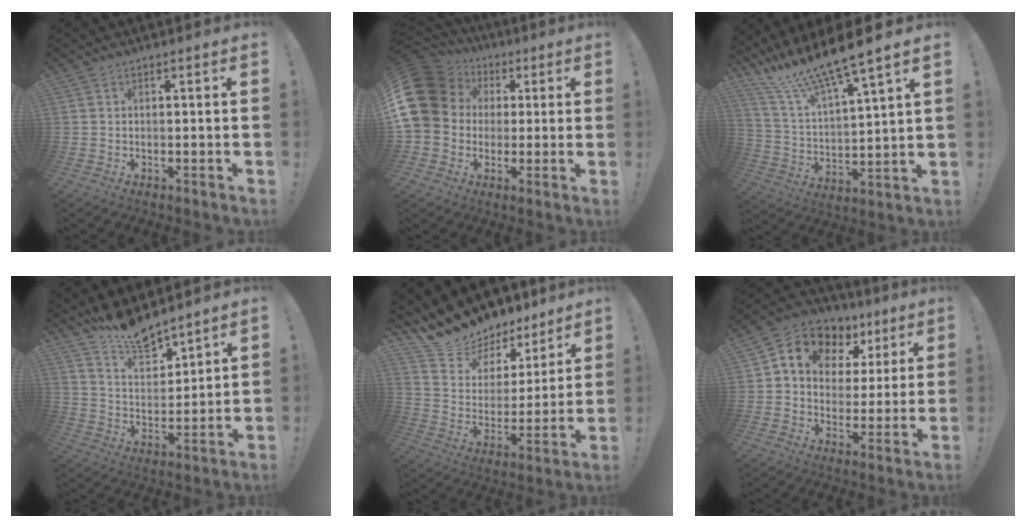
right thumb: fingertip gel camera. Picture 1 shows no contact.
{"total": 17.2, "force": [2.7, 14.2, 9.3], "torque": [-0.173, -0.003, 0.061]}
{"total": 13.0, "force": [11.3, -0.3, 6.4], "torque": [-0.145, -0.093, 0.191]}
{"total": 10.9, "force": [10.2, 2.6, 2.7], "torque": [-0.057, -0.084, 0.191]}
{"total": 13.5, "force": [12.2, 5.1, 2.5], "torque": [-0.075, -0.099, 0.226]}
{"total": 10.2, "force": [5.1, 7.5, 4.7], "torque": [-0.084, -0.030, 0.095]}